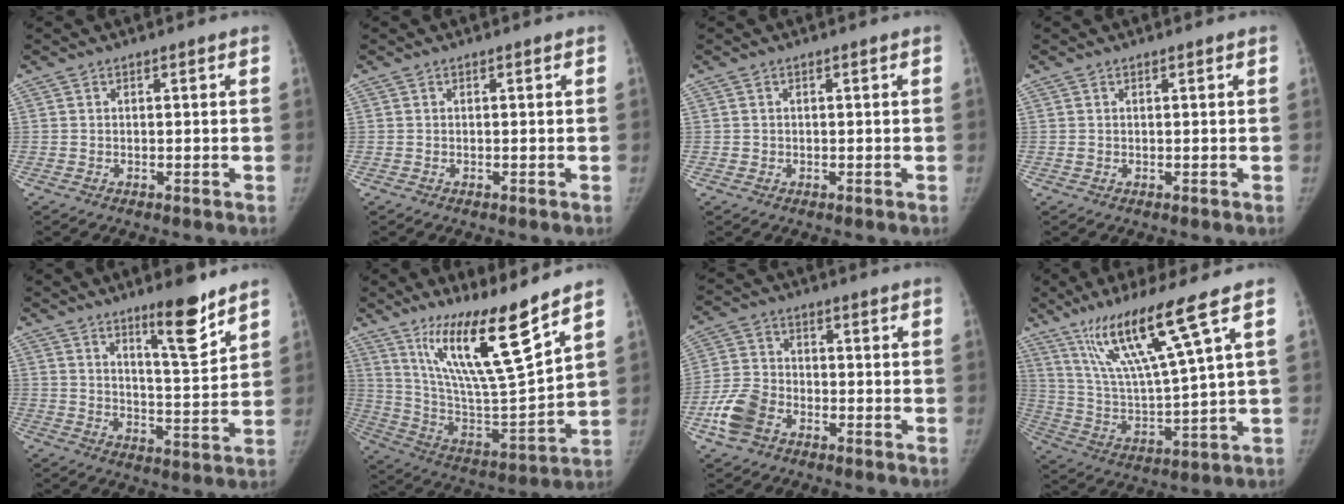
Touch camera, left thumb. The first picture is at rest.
{"total": 0.0}
{"total": 0.7, "force": [0.0, 0.7, 0.0], "torque": [0.004, 0.003, 0.000]}
{"total": 0.7, "force": [0.3, 0.4, 0.4], "torque": [-0.005, 0.001, 0.006]}
{"total": 10.1, "force": [7.0, 1.7, 7.0], "torque": [-0.094, -0.057, 0.113]}
{"total": 19.4, "force": [12.8, 2.1, 14.4], "torque": [-0.222, -0.081, 0.239]}
{"total": 8.2, "force": [-4.0, 5.5, 4.5], "torque": [-0.096, 0.016, -0.081]}
{"total": 16.1, "force": [9.2, 0.0, 13.3], "torque": [-0.247, -0.044, 0.178]}